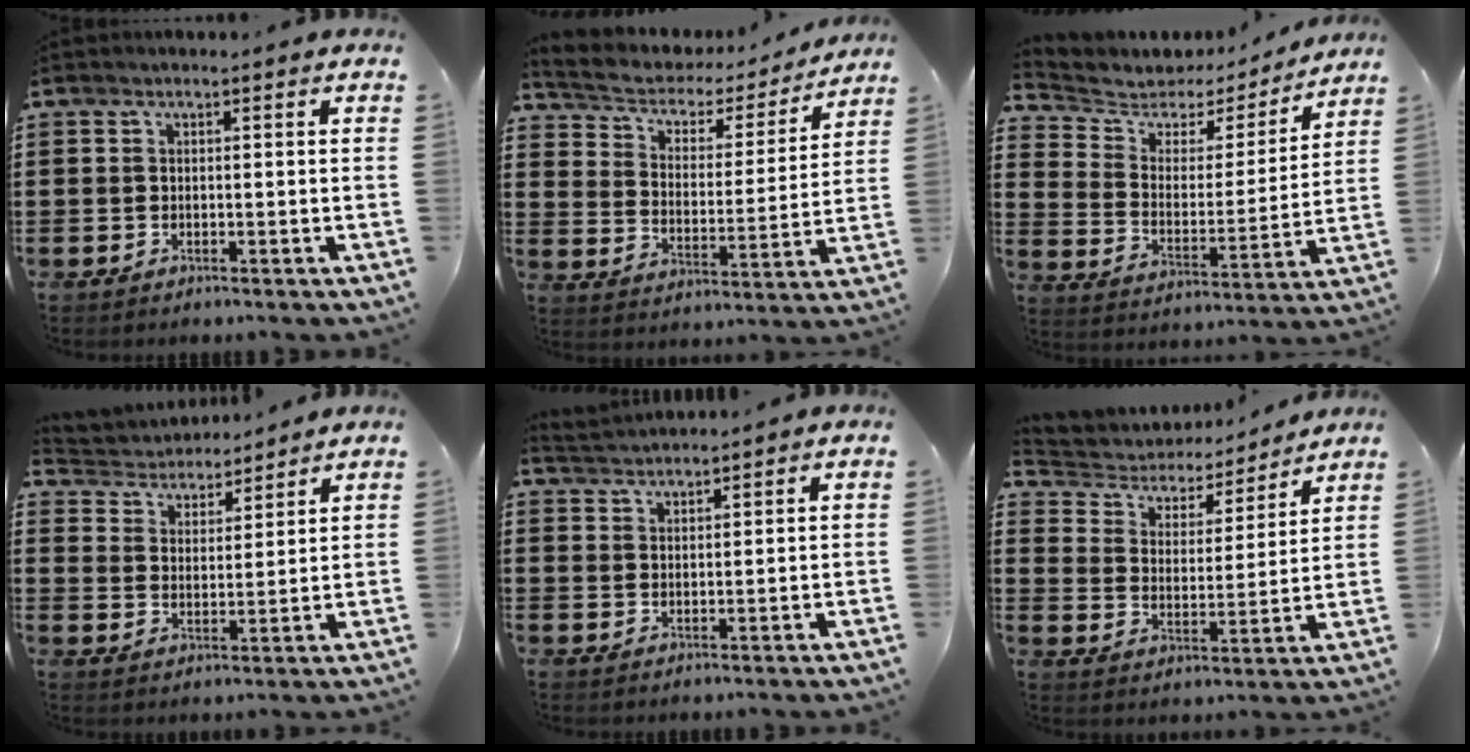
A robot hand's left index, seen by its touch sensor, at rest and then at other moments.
{"total": 3.2, "force": [2.6, 1.7, 0.8], "torque": [-0.037, -0.022, 0.034]}
{"total": 4.6, "force": [3.7, 2.6, 0.6], "torque": [-0.046, -0.026, 0.058]}
{"total": 4.2, "force": [4.1, 0.9, -0.2], "torque": [-0.022, -0.027, 0.069]}
{"total": 2.2, "force": [2.2, -0.2, -0.3], "torque": [-0.002, -0.005, 0.043]}
{"total": 4.0, "force": [3.6, 1.6, 0.7], "torque": [-0.042, -0.027, 0.054]}